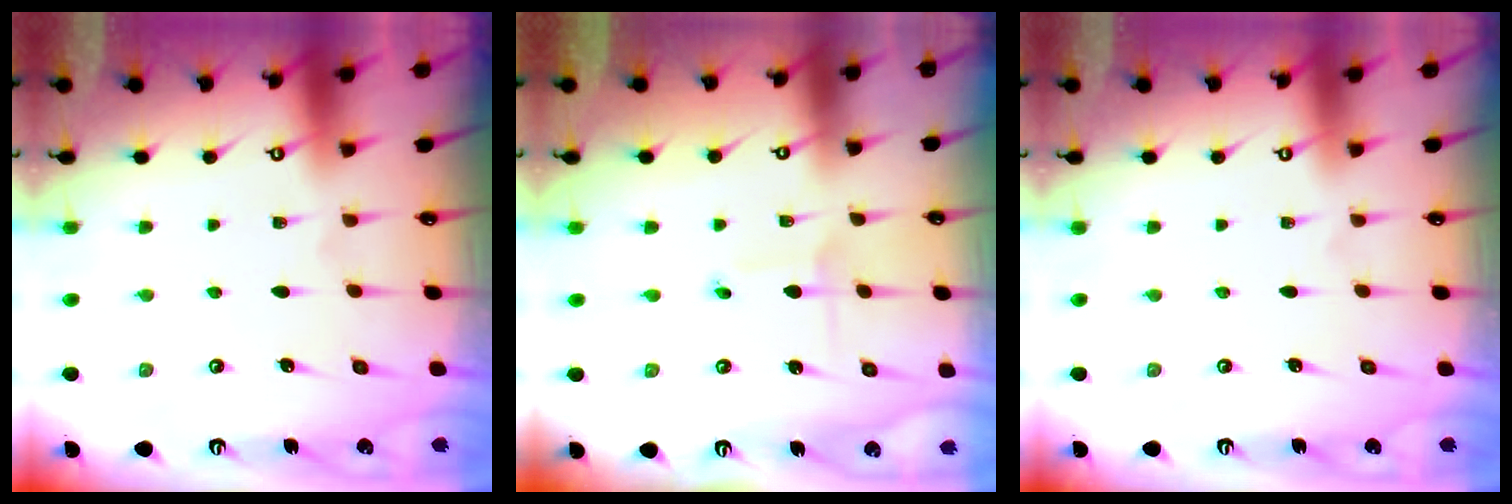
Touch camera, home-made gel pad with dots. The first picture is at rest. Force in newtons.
{"total": 1.8, "press": 1.8, "slide": 0.1}
{"total": 0.0}